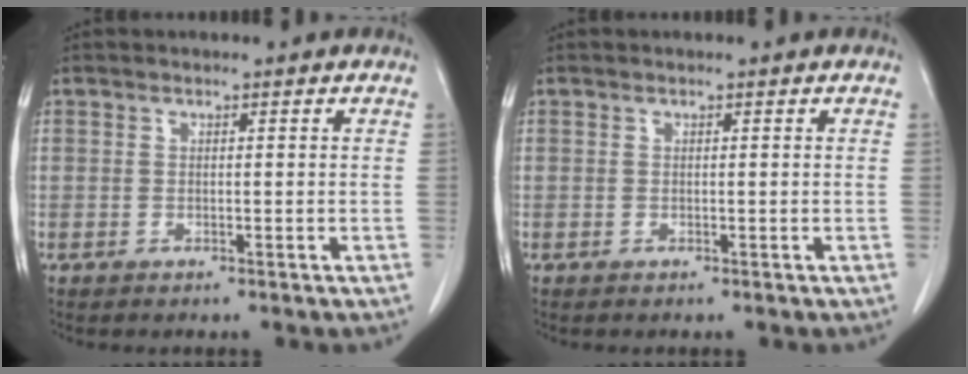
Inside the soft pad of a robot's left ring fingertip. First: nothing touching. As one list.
[{"total": 0.0}]